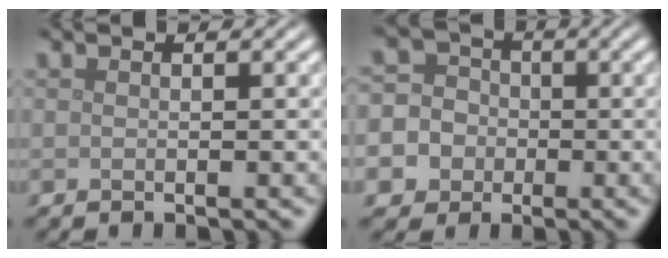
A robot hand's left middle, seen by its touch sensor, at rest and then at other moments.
{"total": 8.9, "force": [-3.5, 8.0, 1.8], "torque": [-0.053, -0.013, -0.085]}